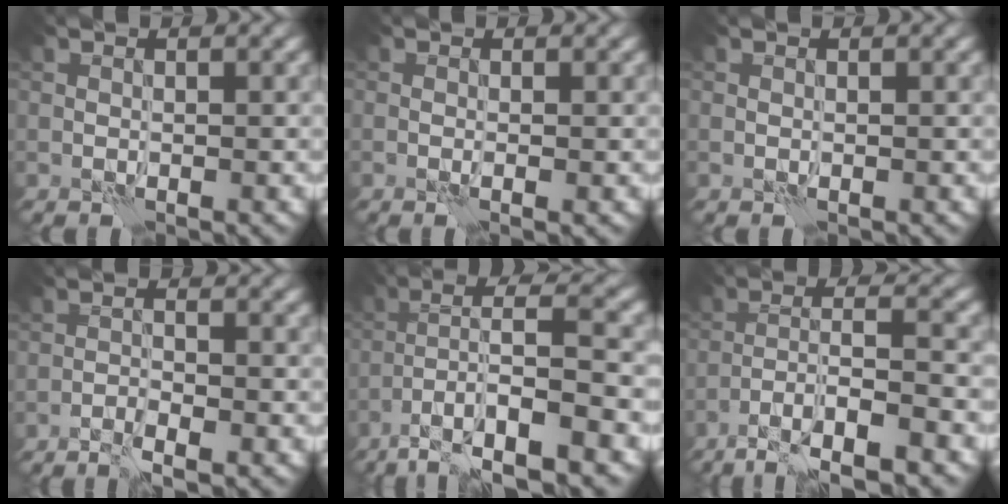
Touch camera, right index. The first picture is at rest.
{"total": 1.1, "force": [-0.2, 0.1, 1.0], "torque": [-0.017, -0.003, -0.006]}
{"total": 0.0}
{"total": 2.6, "force": [-1.6, 0.5, 2.0], "torque": [-0.042, 0.005, -0.033]}
{"total": 9.7, "force": [-4.8, 2.1, 8.2], "torque": [-0.144, 0.011, -0.086]}
{"total": 7.9, "force": [-4.9, 1.6, 5.9], "torque": [-0.099, 0.007, -0.089]}